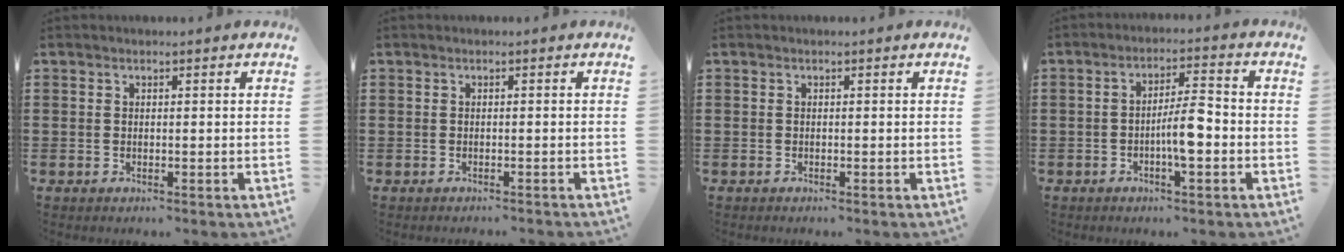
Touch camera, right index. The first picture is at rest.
{"total": 0.7, "force": [-0.7, 0.2, -0.1], "torque": [0.000, 0.002, -0.015]}
{"total": 0.0}
{"total": 6.1, "force": [-1.6, 1.4, 5.6], "torque": [-0.104, 0.008, -0.034]}